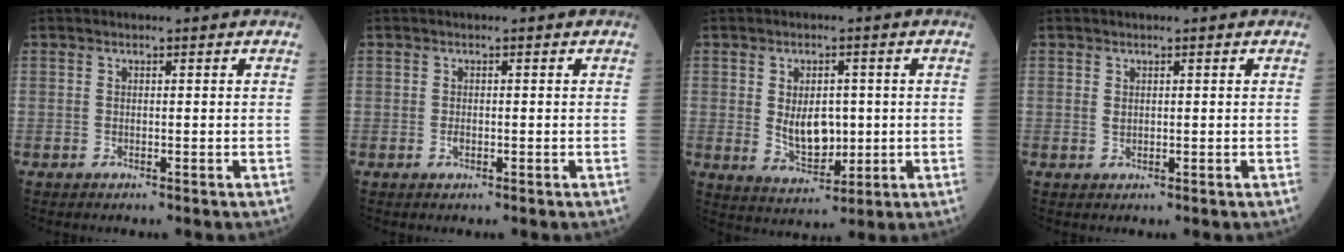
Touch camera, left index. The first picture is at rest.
{"total": 0.8, "force": [-0.2, 0.4, 0.6], "torque": [-0.014, 0.000, -0.003]}
{"total": 6.6, "force": [0.1, 3.8, 5.4], "torque": [-0.097, -0.003, 0.014]}
{"total": 0.9, "force": [0.2, 0.6, 0.6], "torque": [-0.011, 0.001, 0.006]}